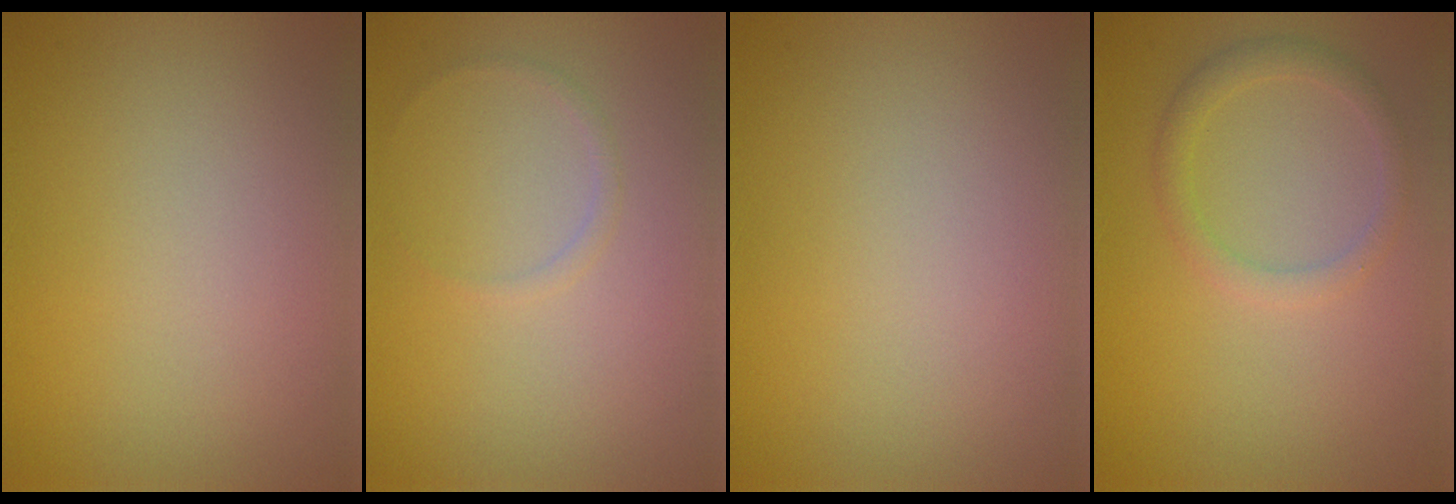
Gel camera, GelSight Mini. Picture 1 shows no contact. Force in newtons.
{"total": 0.5, "press": 0.5, "slide": 0.1}
{"total": 0.0}
{"total": 1.8, "press": 1.8, "slide": 0.1}